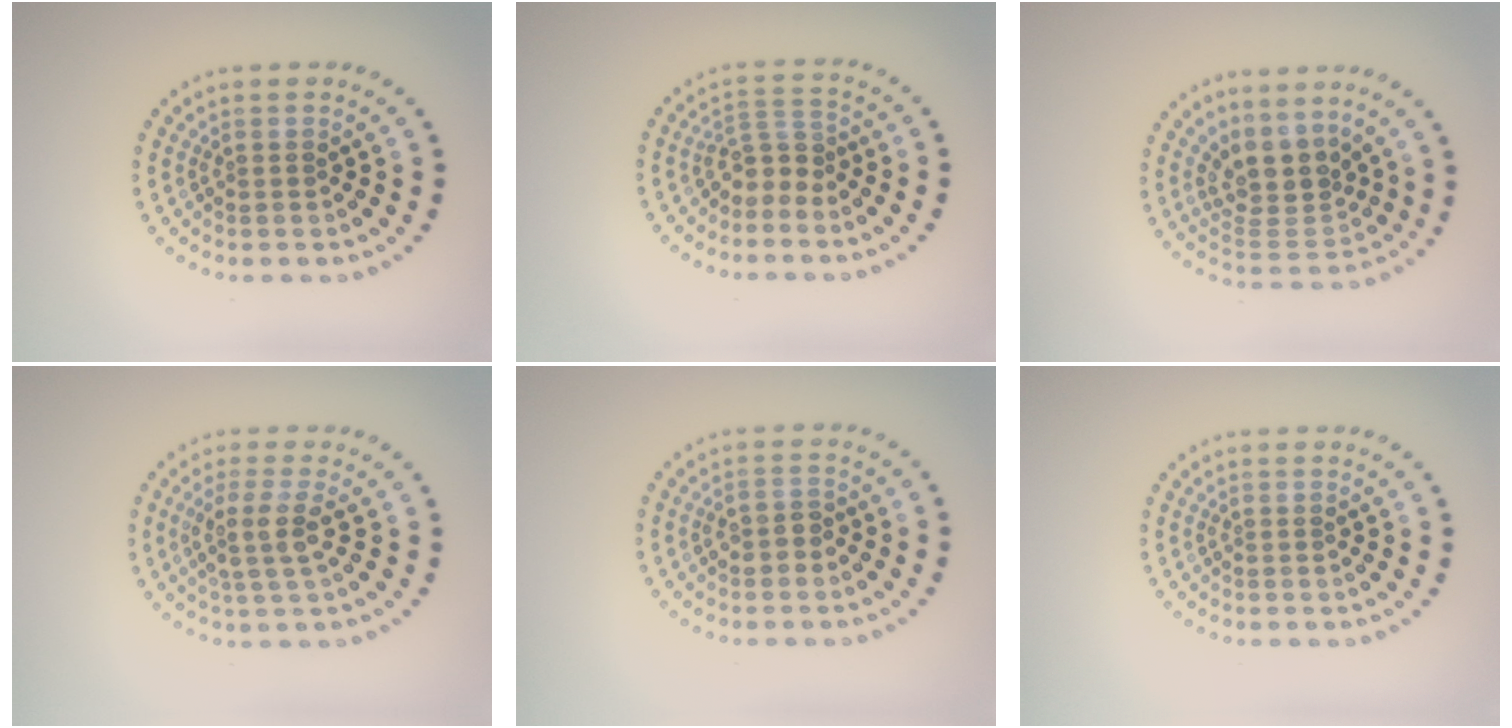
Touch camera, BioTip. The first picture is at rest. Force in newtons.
{"total": 2.6, "press": 1.9, "slide": 1.8}
{"total": 4.1, "press": 3.3, "slide": 2.5}
{"total": 3.0, "press": 2.4, "slide": 1.8}
{"total": 1.7, "press": 1.7, "slide": 0.4}
{"total": 0.0}